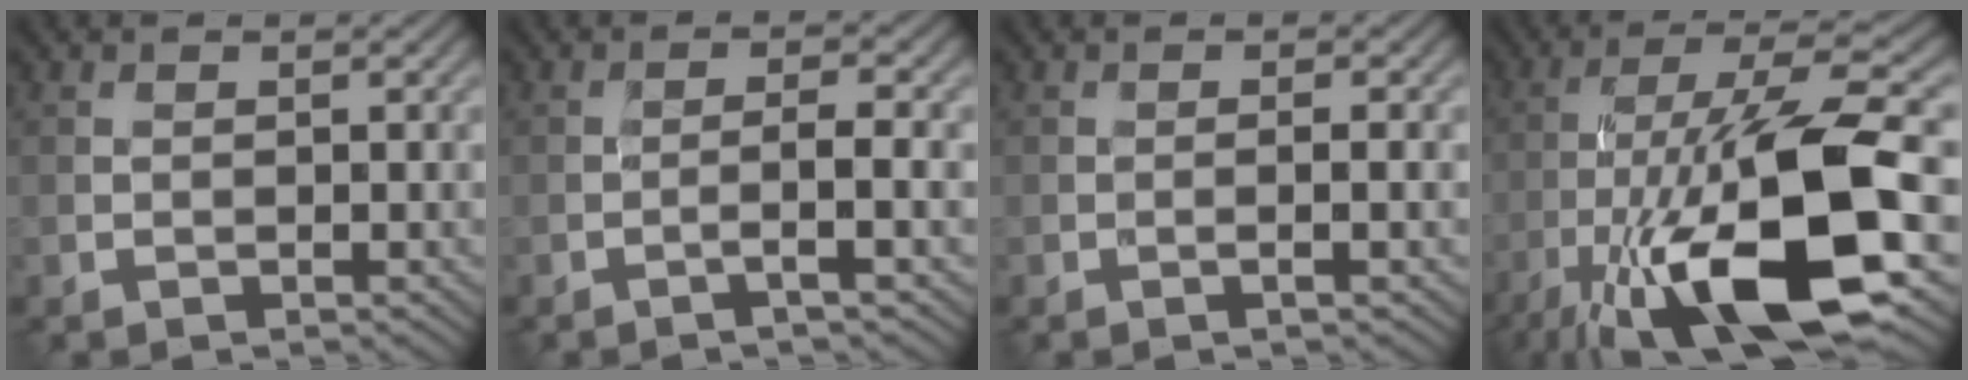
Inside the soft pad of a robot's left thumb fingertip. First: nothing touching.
{"total": 2.8, "force": [-1.2, 0.2, 2.5], "torque": [-0.037, 0.014, -0.037]}
{"total": 1.4, "force": [-0.4, 0.1, 1.4], "torque": [-0.019, 0.006, -0.012]}
{"total": 18.0, "force": [-7.7, 5.2, 15.5], "torque": [-0.286, 0.003, -0.139]}